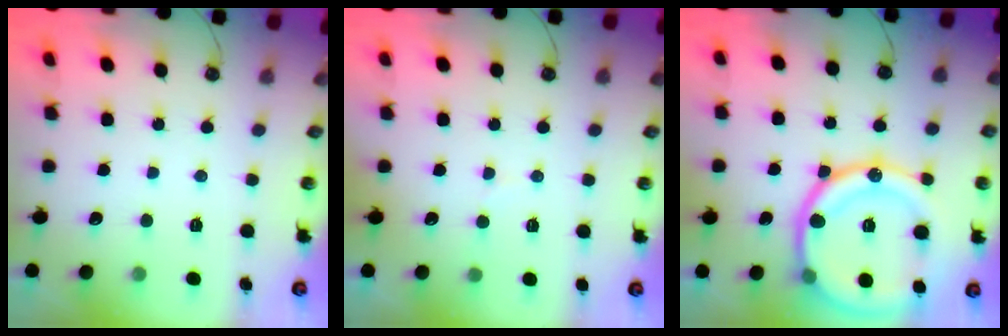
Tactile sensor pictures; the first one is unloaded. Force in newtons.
{"total": 4.7, "press": 4.7, "slide": 0.3}
{"total": 25.1, "press": 24.8, "slide": 3.2}